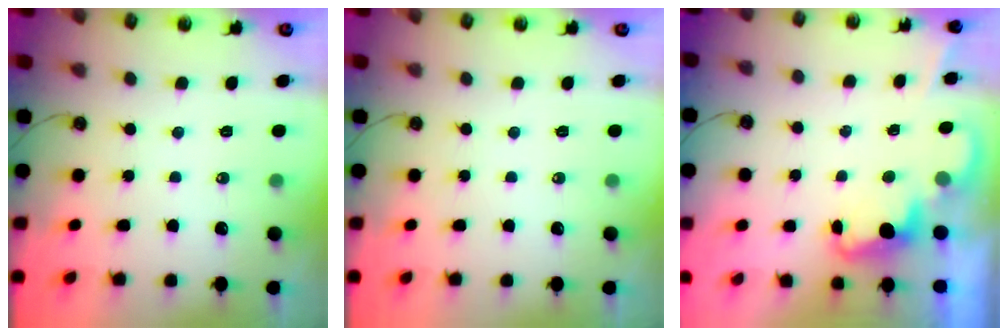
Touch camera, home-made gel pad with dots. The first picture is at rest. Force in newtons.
{"total": 0.0}
{"total": 2.4, "press": 2.4, "slide": 0.5}